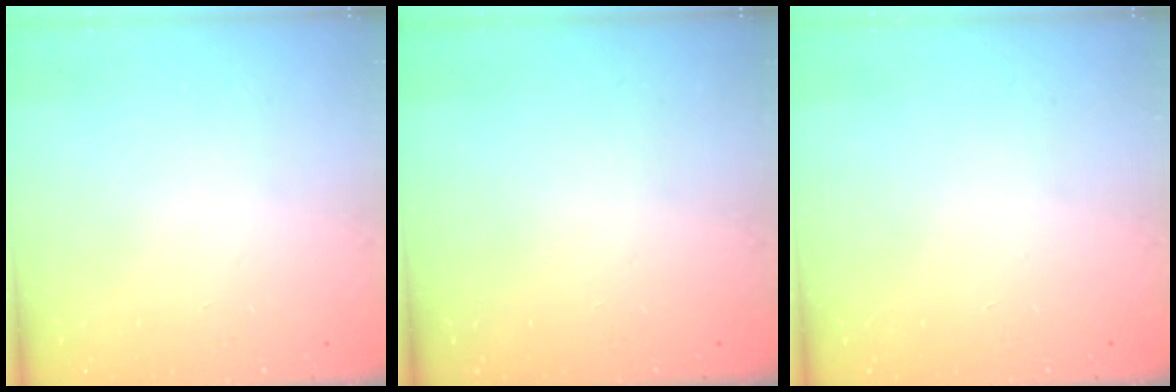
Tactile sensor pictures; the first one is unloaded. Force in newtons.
{"total": 0.0}
{"total": 0.0}